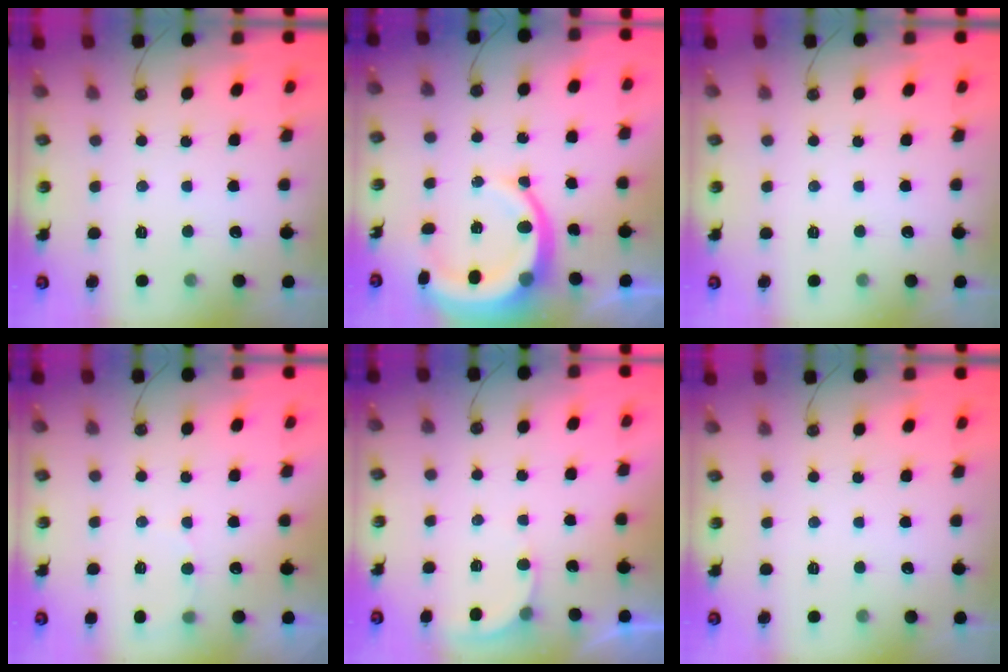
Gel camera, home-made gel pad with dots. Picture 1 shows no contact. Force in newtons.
{"total": 12.1, "press": 11.9, "slide": 2.1}
{"total": 0.0}
{"total": 4.3, "press": 4.2, "slide": 1.2}
{"total": 3.2, "press": 3.2, "slide": 0.3}
{"total": 0.0}